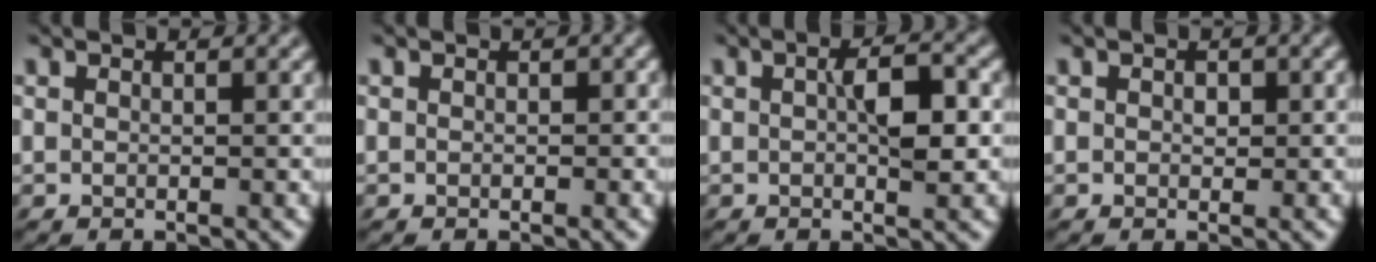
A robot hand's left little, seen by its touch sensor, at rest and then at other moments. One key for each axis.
{"total": 1.5, "fx": -0.3, "fy": 1.3, "fz": 0.7, "tx": -0.015, "ty": 0.001, "tz": 0.000}
{"total": 4.3, "fx": 0.2, "fy": 2.0, "fz": 3.8, "tx": -0.070, "ty": 0.003, "tz": 0.002}
{"total": 1.6, "fx": 0.1, "fy": 1.3, "fz": 0.9, "tx": -0.022, "ty": 0.006, "tz": -0.001}